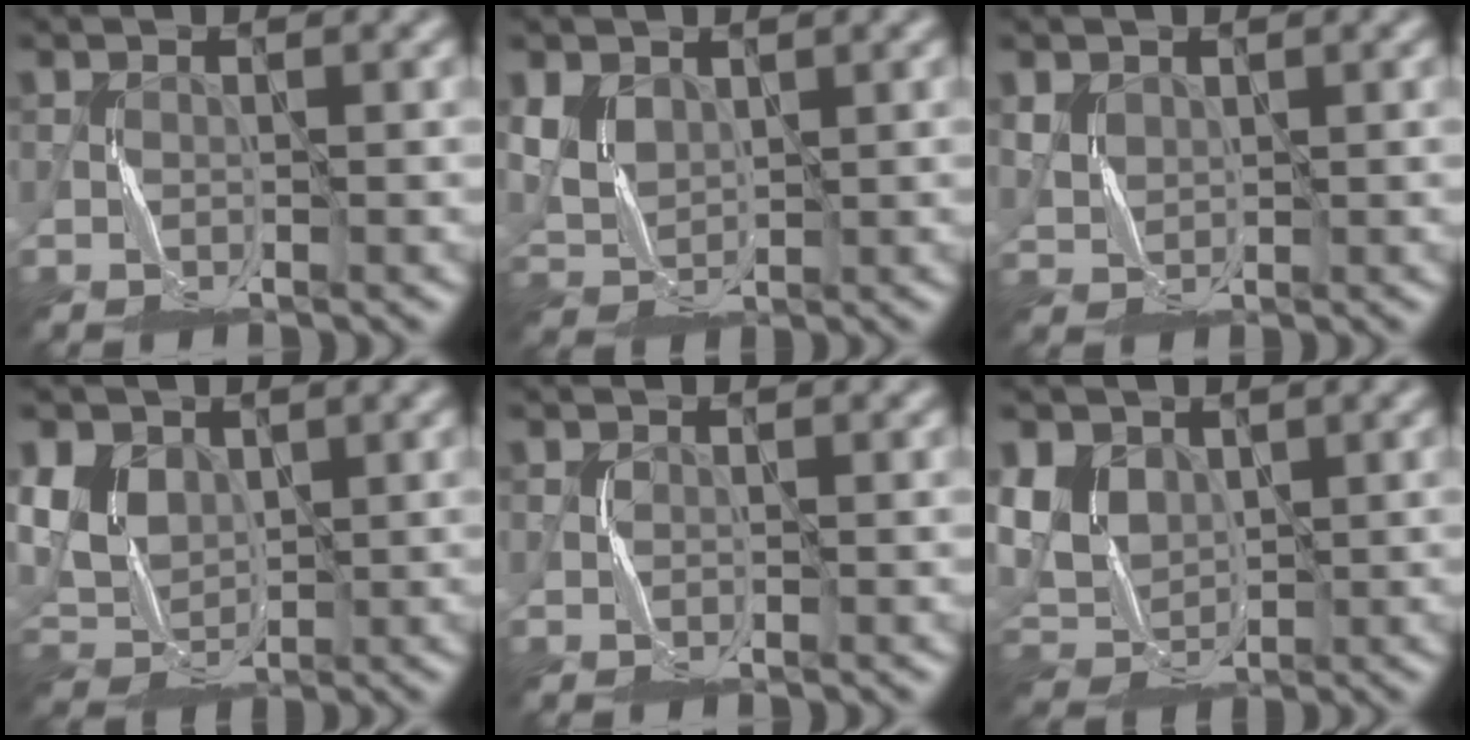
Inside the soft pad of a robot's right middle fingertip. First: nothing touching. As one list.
[{"total": 3.5, "force": [1.6, 2.4, 2.0], "torque": [-0.053, -0.005, 0.032]}, {"total": 1.6, "force": [0.9, 1.2, 0.6], "torque": [-0.020, -0.005, 0.023]}, {"total": 5.6, "force": [1.9, 4.1, 3.3], "torque": [-0.078, -0.001, 0.034]}, {"total": 0.0}, {"total": 5.5, "force": [1.9, 4.1, 3.2], "torque": [-0.074, -0.003, 0.034]}]